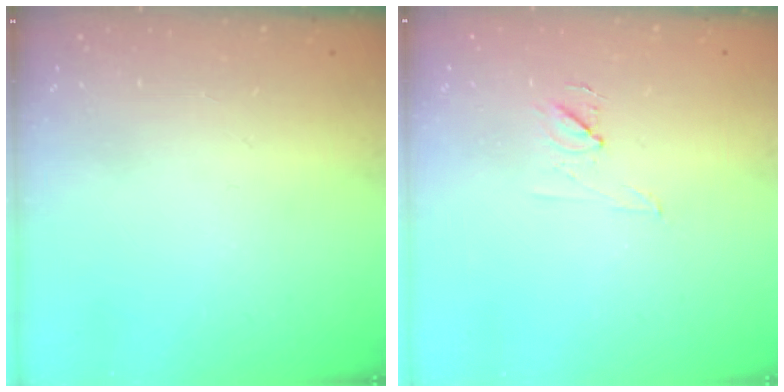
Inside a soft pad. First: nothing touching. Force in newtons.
{"total": 5.9, "press": 5.9, "slide": 0.9}